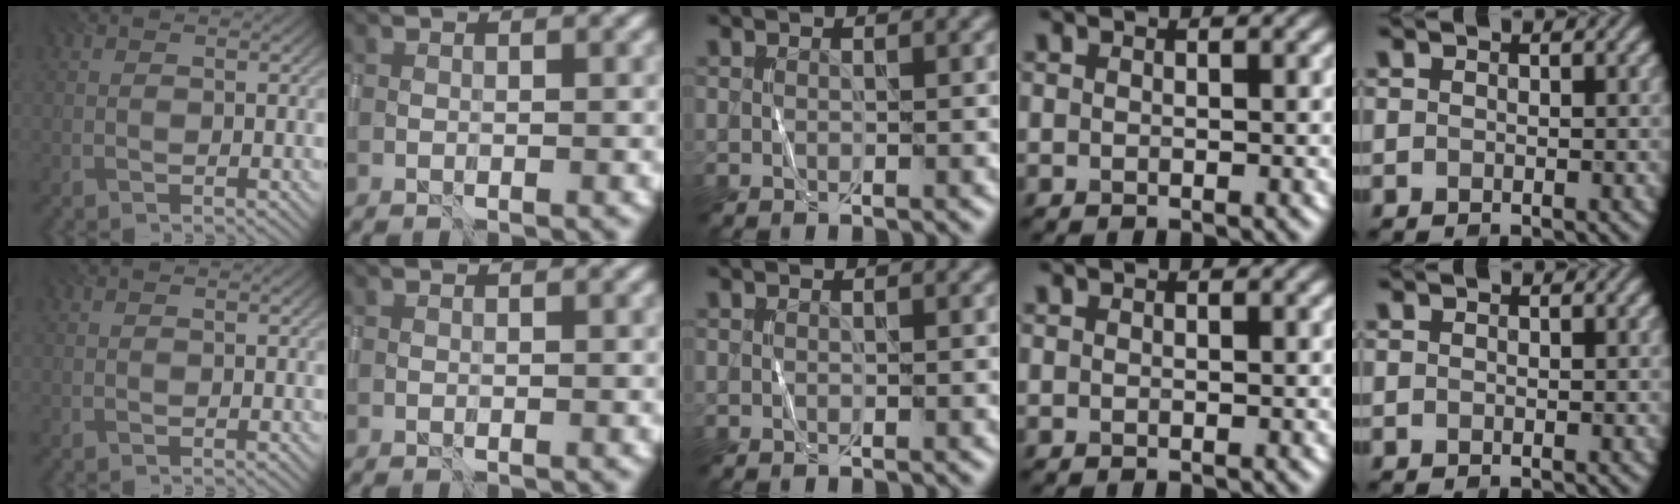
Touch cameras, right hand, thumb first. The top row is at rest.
{}